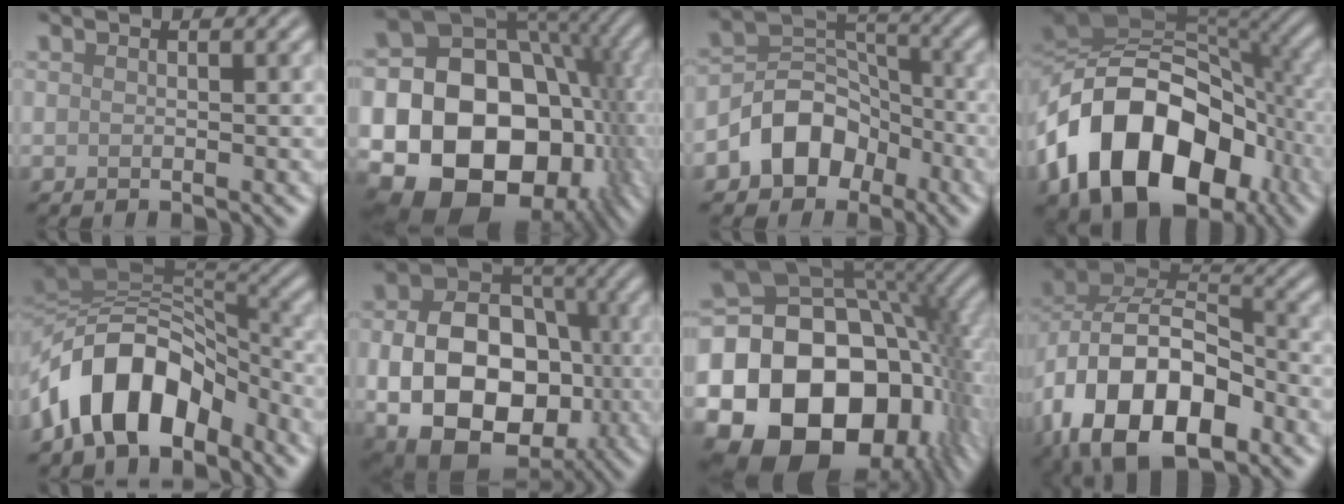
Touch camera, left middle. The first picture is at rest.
{"total": 22.3, "force": [-4.4, 17.6, 13.0], "torque": [-0.200, -0.007, -0.081]}
{"total": 6.2, "force": [-3.2, 4.6, 2.6], "torque": [-0.024, 0.004, -0.064]}
{"total": 16.1, "force": [-6.1, 10.7, 10.4], "torque": [-0.181, 0.006, -0.113]}
{"total": 10.5, "force": [-5.5, 5.9, 6.8], "torque": [-0.103, 0.018, -0.107]}
{"total": 13.8, "force": [-2.7, 10.0, 9.2], "torque": [-0.155, -0.027, -0.046]}
{"total": 20.8, "force": [-4.4, 15.4, 13.3], "torque": [-0.245, -0.029, -0.054]}
{"total": 15.0, "force": [-6.1, 8.9, 10.4], "torque": [-0.192, -0.024, -0.108]}